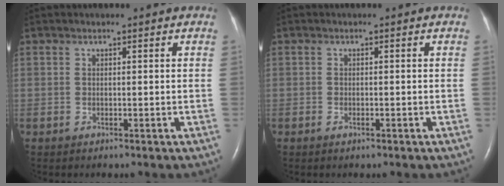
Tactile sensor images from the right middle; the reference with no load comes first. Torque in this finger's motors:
{"motor_torque": [0.00, -0.03, -0.02, -0.01]}